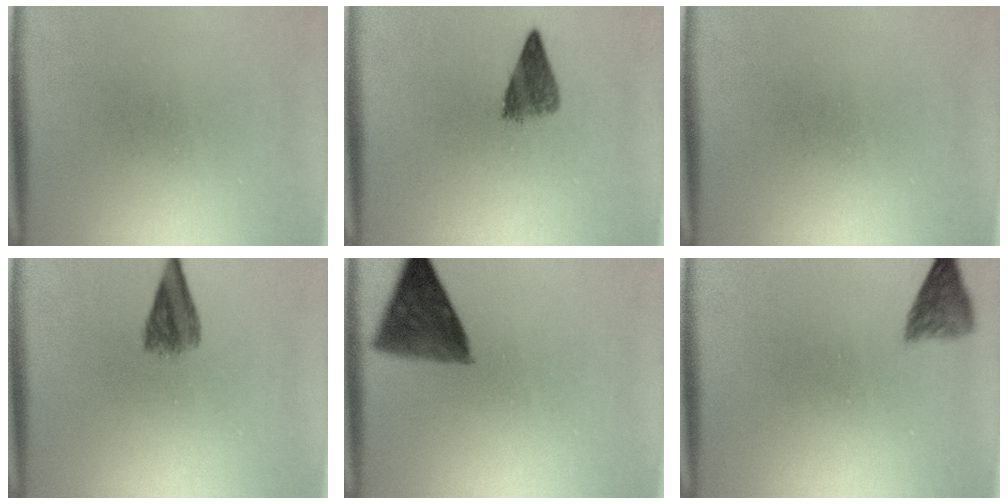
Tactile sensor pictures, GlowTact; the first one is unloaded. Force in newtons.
{"total": 4.3}
{"total": 0.0}
{"total": 4.3}
{"total": 8.6}
{"total": 3.2}